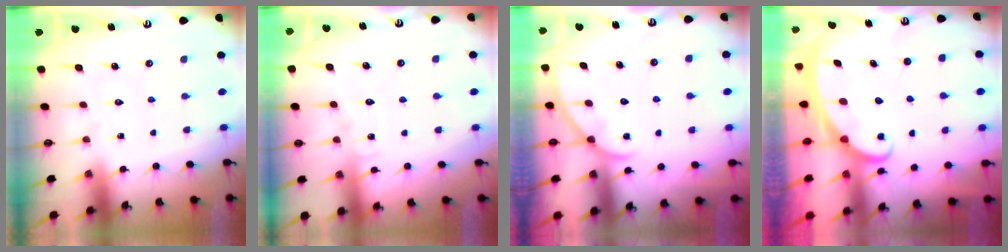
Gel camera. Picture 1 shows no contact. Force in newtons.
{"total": 4.4, "press": 4.4, "slide": 0.4}
{"total": 3.1, "press": 3.1, "slide": 0.3}
{"total": 2.6, "press": 2.5, "slide": 0.3}